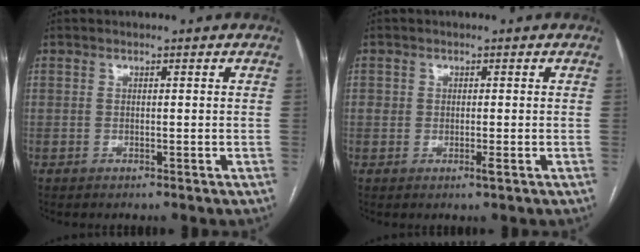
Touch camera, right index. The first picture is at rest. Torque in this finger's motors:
{"motor_torque": [0.13, 0.19, 0.02, 0.00]}